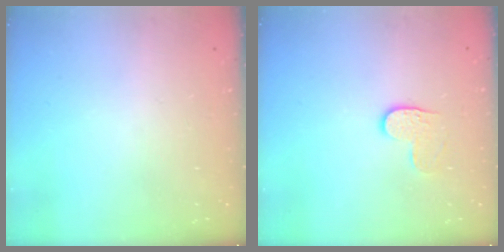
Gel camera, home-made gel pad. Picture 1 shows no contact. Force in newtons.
{"total": 4.7, "press": 4.7, "slide": 0.4}